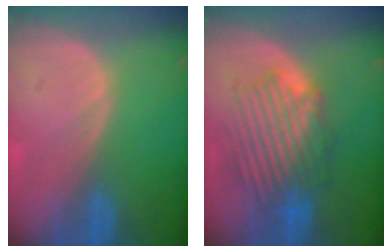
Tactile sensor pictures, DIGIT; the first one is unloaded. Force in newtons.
{"total": 9.0, "press": 8.6, "slide": 2.7}